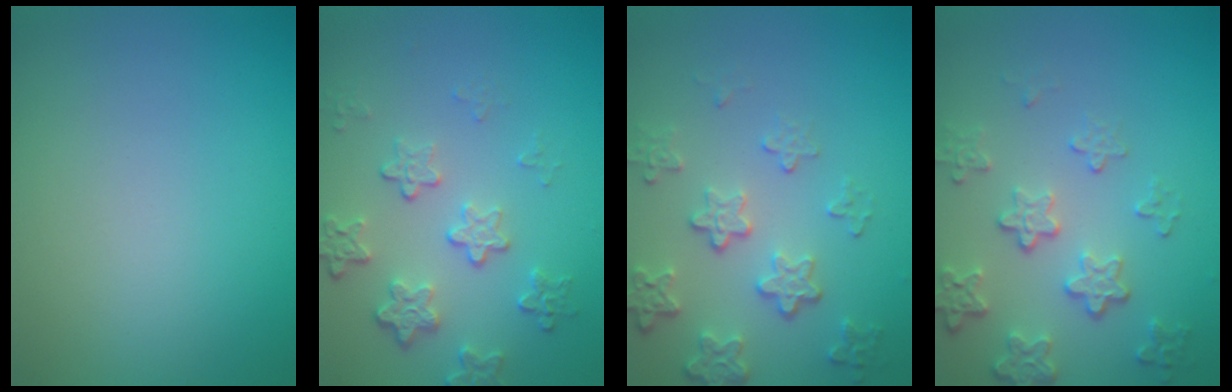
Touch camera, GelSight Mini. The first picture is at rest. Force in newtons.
{"total": 4.1, "press": 2.9, "slide": 2.9}
{"total": 4.2, "press": 3.2, "slide": 2.8}
{"total": 4.2, "press": 3.2, "slide": 2.8}